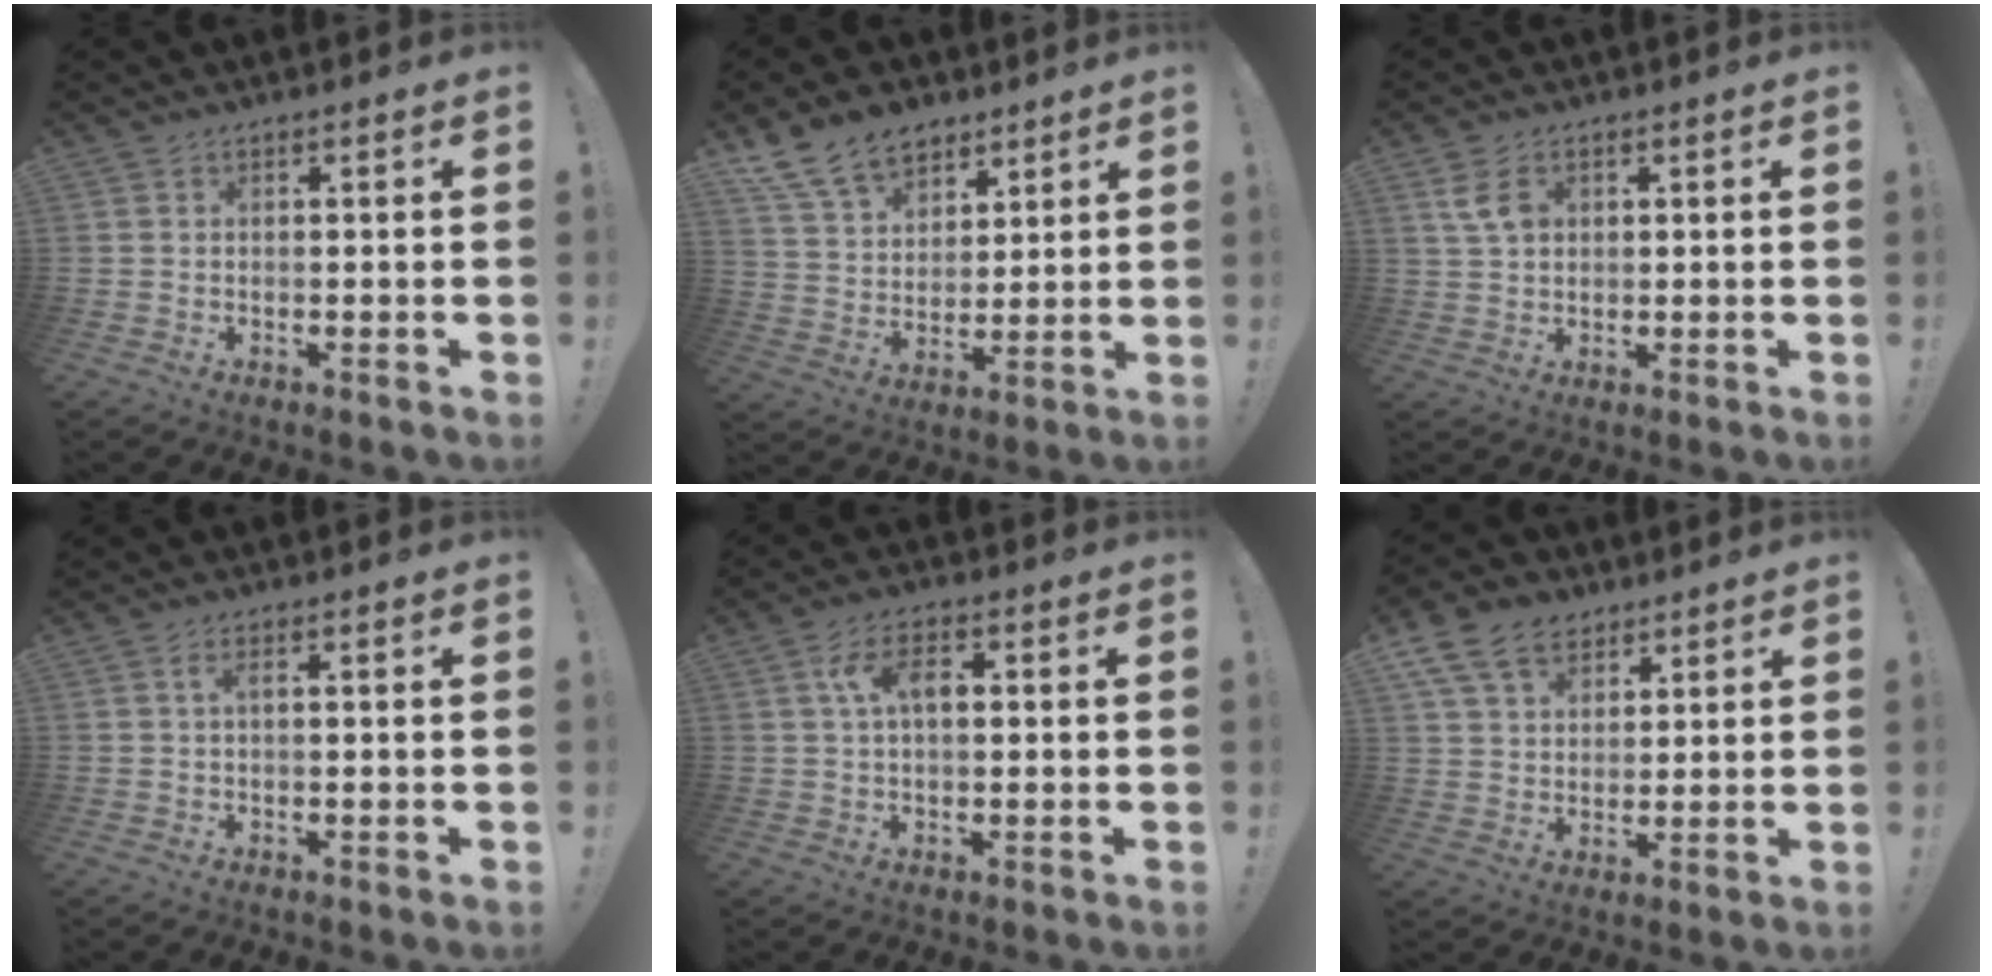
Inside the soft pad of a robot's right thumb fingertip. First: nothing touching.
{"total": 13.8, "force": [9.4, 8.7, 5.2], "torque": [-0.093, -0.056, 0.181]}
{"total": 5.7, "force": [2.1, 3.9, 3.5], "torque": [-0.067, -0.002, 0.039]}
{"total": 2.0, "force": [0.3, 0.4, 2.0], "torque": [-0.040, 0.006, 0.004]}
{"total": 7.0, "force": [1.3, 3.6, 5.8], "torque": [-0.111, 0.010, 0.021]}
{"total": 12.7, "force": [7.0, 9.0, 5.5], "torque": [-0.092, -0.030, 0.139]}